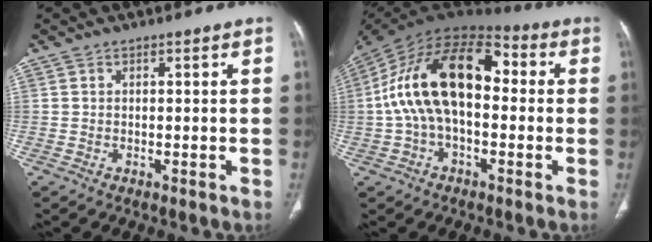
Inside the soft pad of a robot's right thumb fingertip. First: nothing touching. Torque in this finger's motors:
{"motor_torque": [0.60, 0.79, 2.26, -0.53, 0.28]}